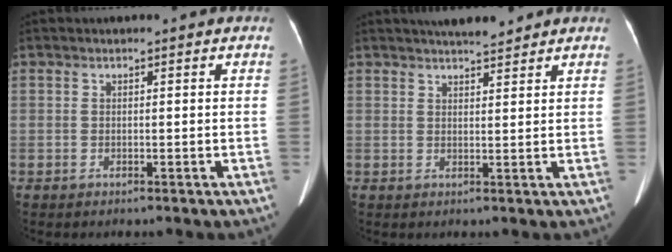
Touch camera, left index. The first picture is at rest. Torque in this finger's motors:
{"motor_torque": [0.25, -0.14, 0.07, 0.01]}